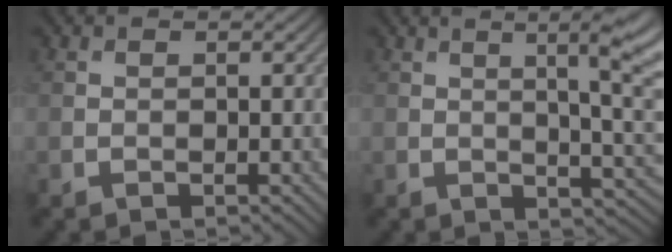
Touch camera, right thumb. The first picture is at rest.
{"total": 9.2, "force": [2.6, 2.4, 8.5], "torque": [-0.101, 0.019, 0.036]}